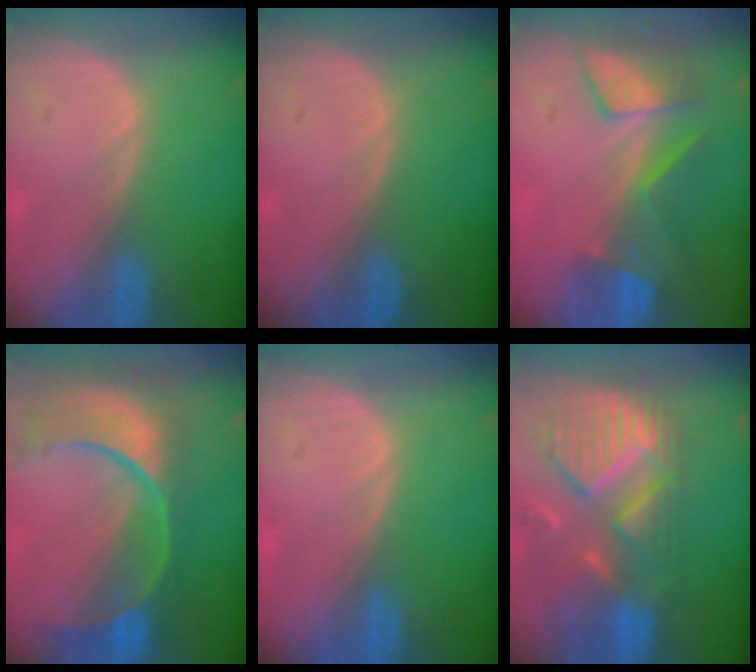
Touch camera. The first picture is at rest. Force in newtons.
{"total": 0.0}
{"total": 8.5, "press": 7.3, "slide": 4.3}
{"total": 12.8, "press": 10.4, "slide": 7.5}
{"total": 0.0}
{"total": 12.6, "press": 10.7, "slide": 6.8}